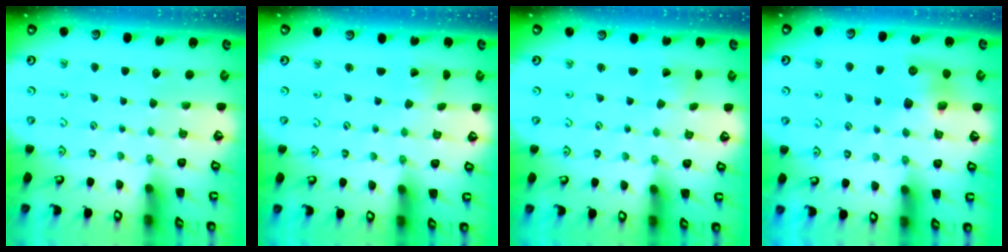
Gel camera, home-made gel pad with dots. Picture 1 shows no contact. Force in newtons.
{"total": 1.5, "press": 1.5, "slide": 0.1}
{"total": 1.5, "press": 1.5, "slide": 0.1}
{"total": 8.0, "press": 8.0, "slide": 0.0}